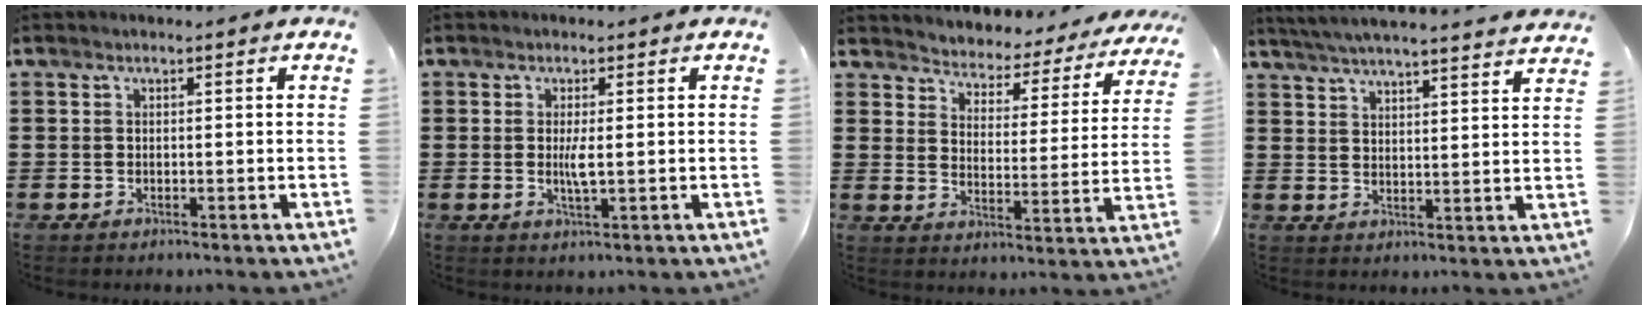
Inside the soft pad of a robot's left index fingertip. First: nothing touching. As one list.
[{"total": 2.9, "force": [0.2, 0.2, 2.9], "torque": [-0.060, -0.009, 0.000]}, {"total": 3.0, "force": [2.9, 0.3, -0.5], "torque": [-0.016, -0.035, 0.040]}, {"total": 5.2, "force": [5.0, -0.7, 1.3], "torque": [-0.043, -0.031, 0.087]}]